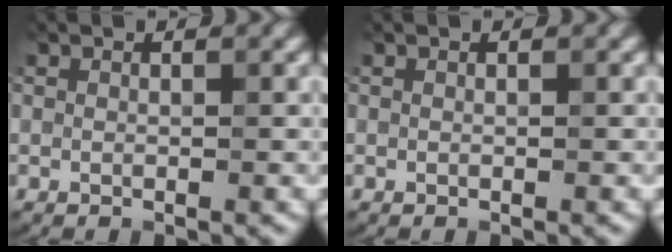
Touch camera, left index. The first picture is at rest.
{"total": 0.0}